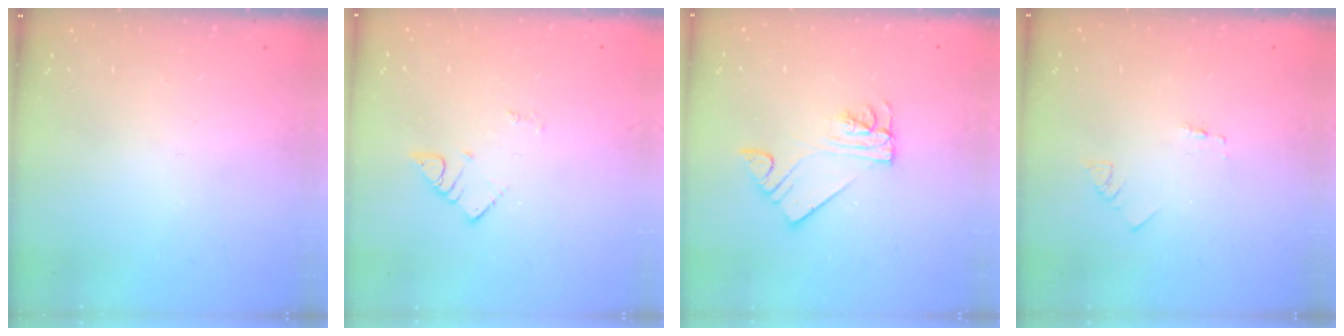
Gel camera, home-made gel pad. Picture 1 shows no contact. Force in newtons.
{"total": 2.7, "press": 2.7, "slide": 0.4}
{"total": 5.9, "press": 5.9, "slide": 0.7}
{"total": 1.3, "press": 1.2, "slide": 0.1}